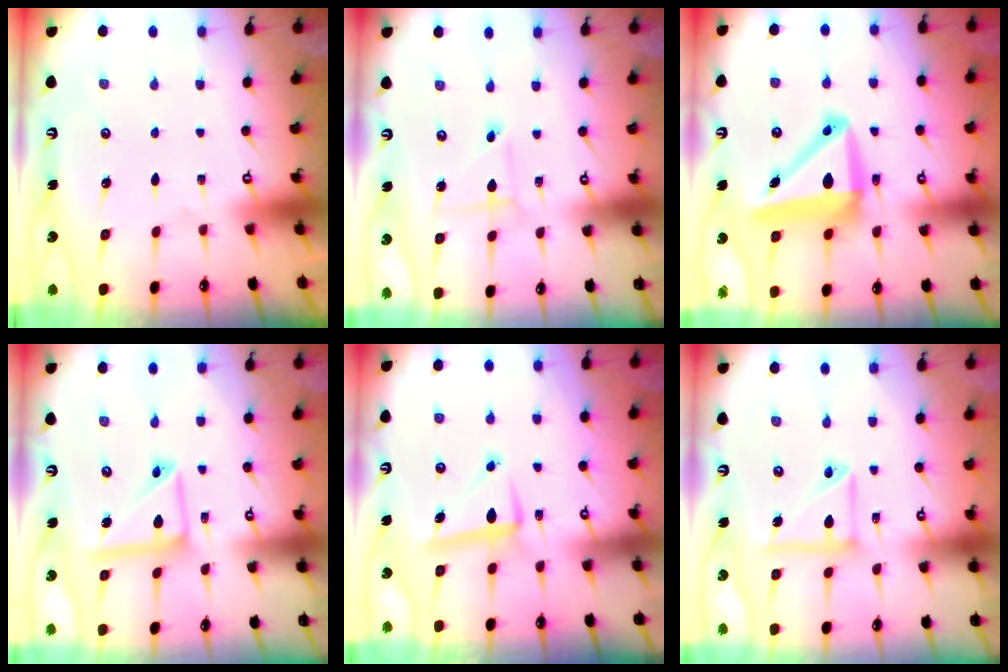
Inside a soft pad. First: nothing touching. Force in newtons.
{"total": 1.6, "press": 1.6, "slide": 0.2}
{"total": 11.9, "press": 11.7, "slide": 2.3}
{"total": 11.7, "press": 11.6, "slide": 1.2}
{"total": 7.3, "press": 7.1, "slide": 1.8}
{"total": 11.2, "press": 11.1, "slide": 1.1}